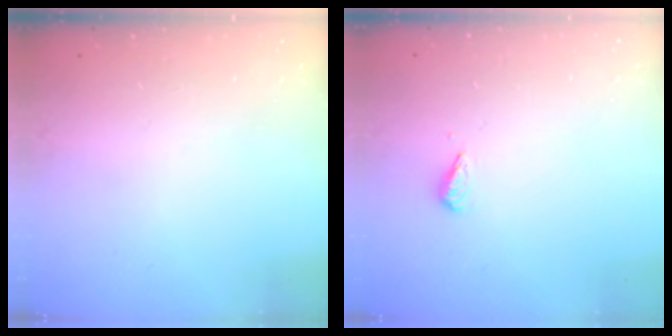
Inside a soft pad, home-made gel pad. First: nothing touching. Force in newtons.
{"total": 3.0, "press": 2.9, "slide": 0.6}